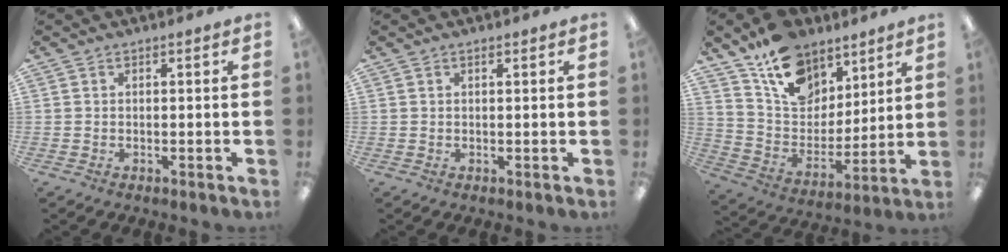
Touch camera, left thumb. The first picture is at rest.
{"total": 0.6, "force": [0.5, 0.2, 0.3], "torque": [0.001, -0.001, 0.007]}
{"total": 16.7, "force": [11.3, 10.5, 6.3], "torque": [-0.114, -0.067, 0.217]}